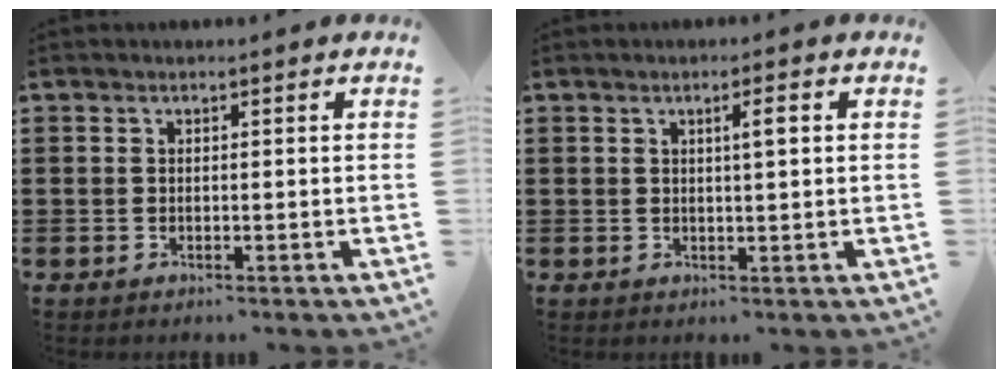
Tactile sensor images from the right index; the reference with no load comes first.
{"total": 2.2, "force": [0.5, 0.2, 2.1], "torque": [-0.033, 0.000, 0.004]}